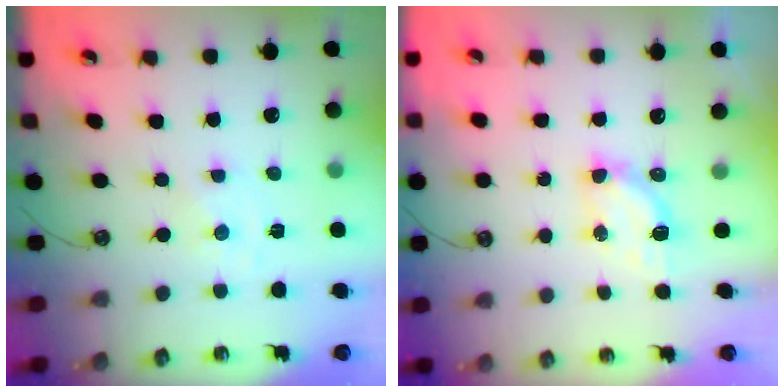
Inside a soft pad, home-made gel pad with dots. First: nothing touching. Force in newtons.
{"total": 6.1, "press": 6.1, "slide": 0.3}